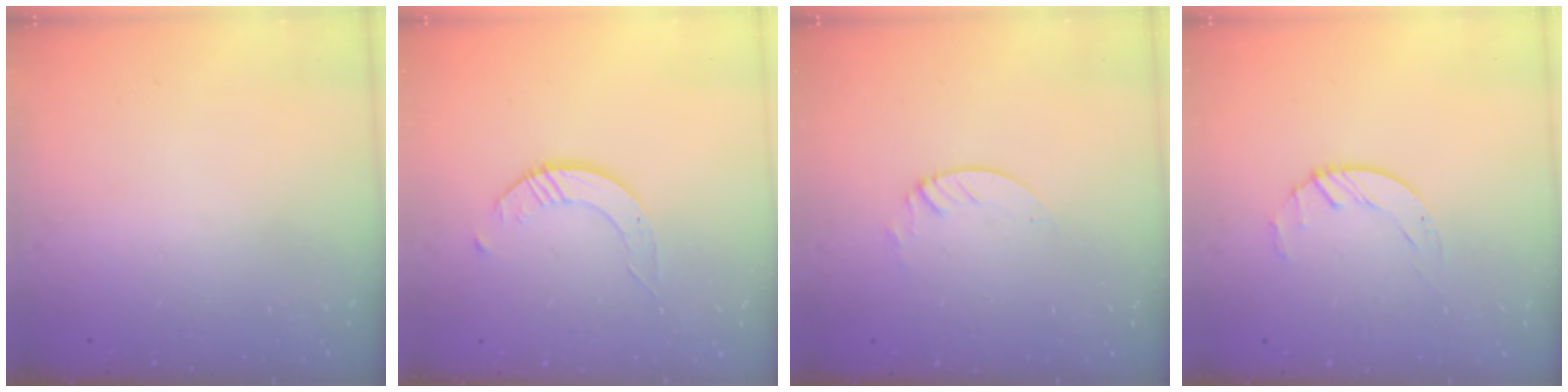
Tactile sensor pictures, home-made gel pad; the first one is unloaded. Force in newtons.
{"total": 2.4, "press": 2.4, "slide": 0.3}
{"total": 2.1, "press": 2.1, "slide": 0.2}
{"total": 1.6, "press": 1.6, "slide": 0.3}